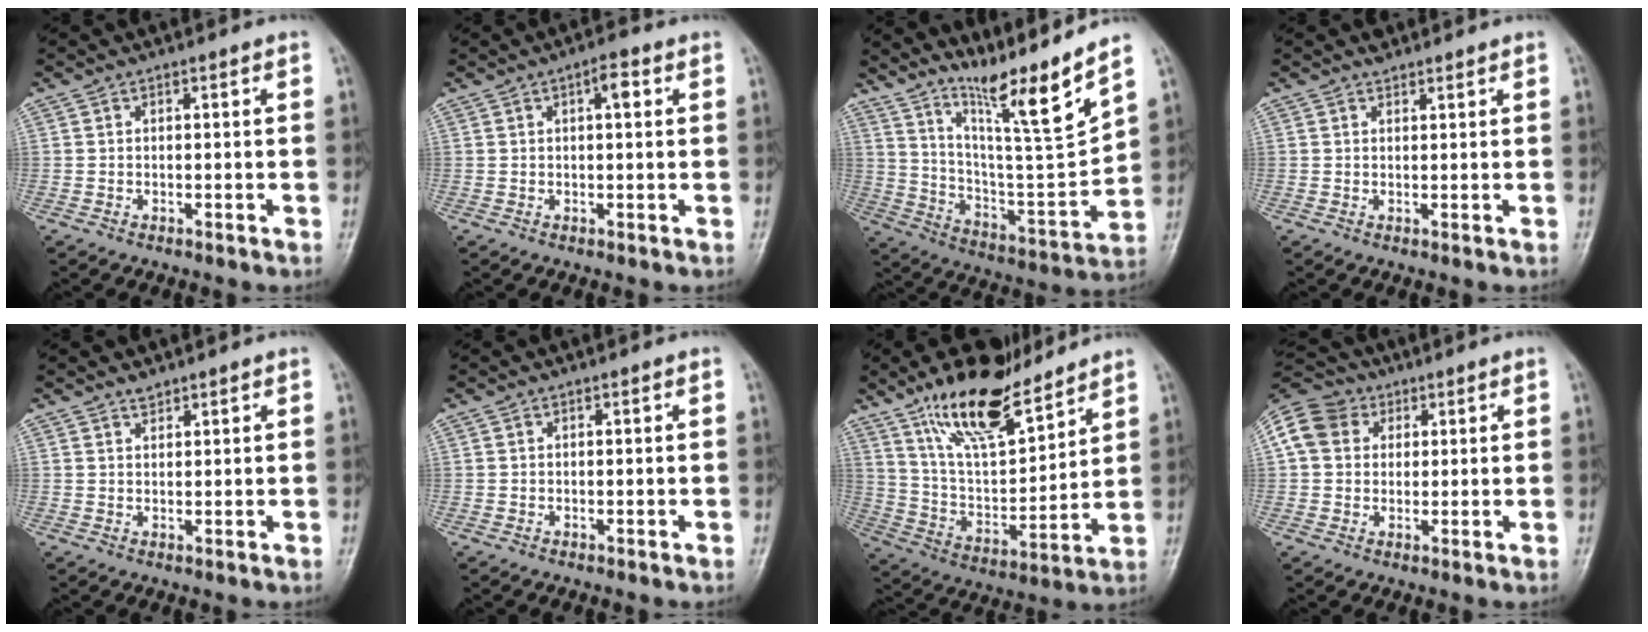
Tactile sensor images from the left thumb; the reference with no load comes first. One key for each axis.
{"total": 3.1, "fx": 1.1, "fy": 1.1, "fz": 2.7, "tx": -0.036, "ty": 0.003, "tz": 0.014}
{"total": 16.4, "fx": 12.8, "fy": -0.9, "fz": 10.1, "tx": -0.153, "ty": -0.093, "tz": 0.233}
{"total": 1.4, "fx": 1.2, "fy": 0.7, "fz": 0.3, "tx": 0.002, "ty": -0.009, "tz": 0.018}
{"total": 1.5, "fx": 1.4, "fy": 0.6, "fz": 0.3, "tx": 0.002, "ty": -0.011, "tz": 0.024}
{"total": 0.0}
{"total": 18.1, "fx": 13.1, "fy": 6.0, "fz": 10.8, "tx": -0.153, "ty": -0.070, "tz": 0.243}
{"total": 10.6, "fx": 3.1, "fy": 8.7, "fz": 5.2, "tx": -0.092, "ty": 0.018, "tz": 0.047}